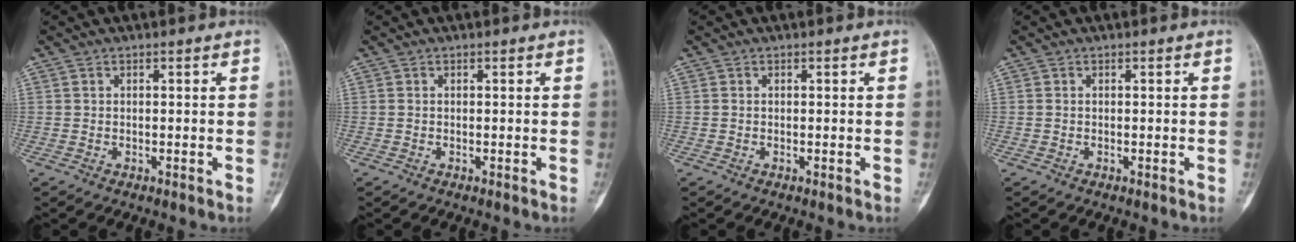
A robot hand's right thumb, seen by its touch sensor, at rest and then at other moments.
{"total": 0.0}
{"total": 0.0}
{"total": 0.0}